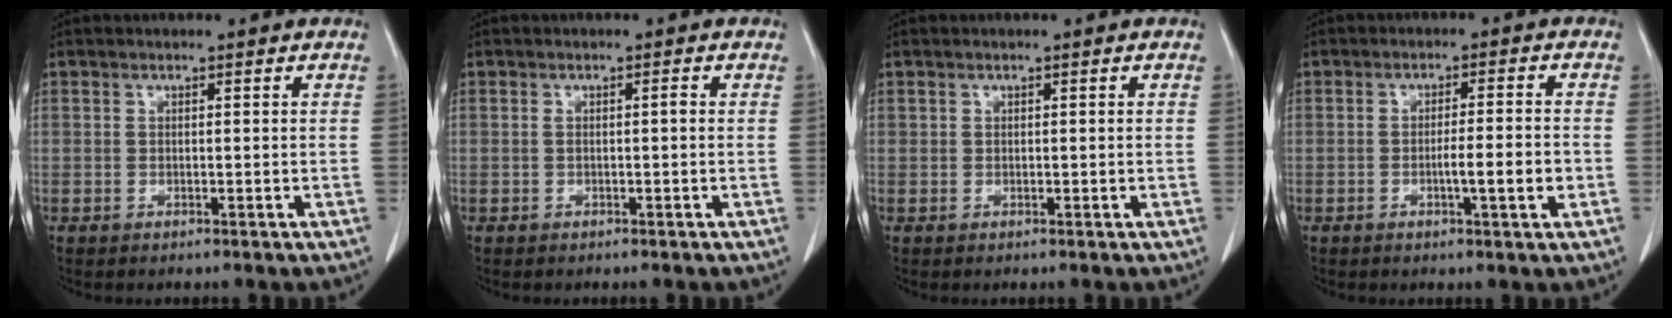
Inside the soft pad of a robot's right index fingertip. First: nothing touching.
{"total": 1.4, "force": [0.0, 0.5, 1.3], "torque": [-0.035, 0.009, 0.002]}
{"total": 0.8, "force": [0.1, 0.6, 0.4], "torque": [-0.011, 0.009, 0.007]}
{"total": 5.6, "force": [-1.4, 0.7, 5.3], "torque": [-0.087, 0.001, -0.018]}